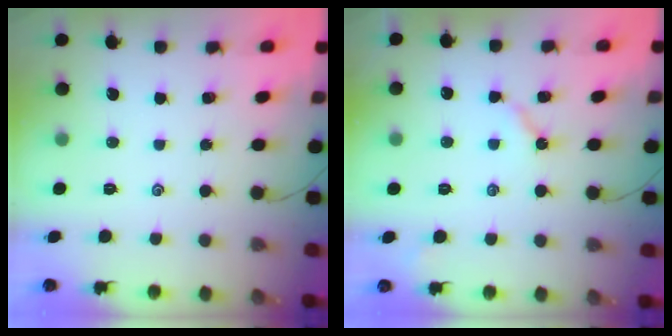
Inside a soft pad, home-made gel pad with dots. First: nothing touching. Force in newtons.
{"total": 4.3, "press": 4.2, "slide": 0.6}